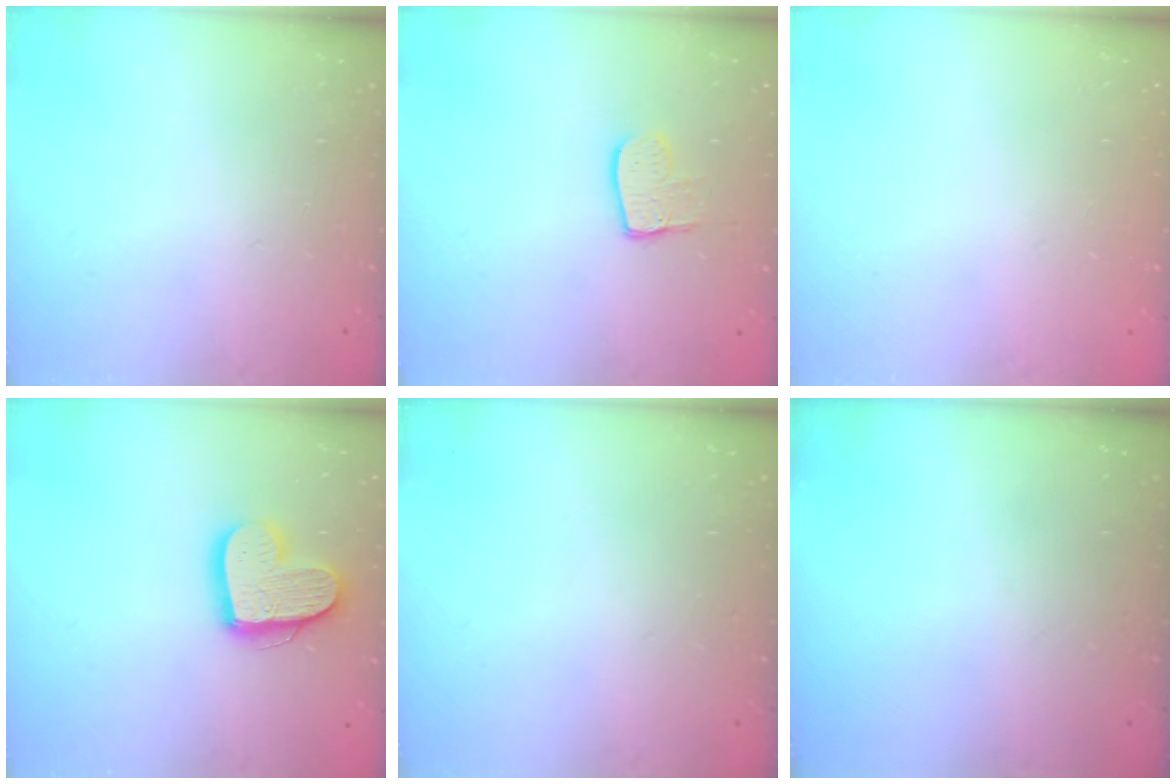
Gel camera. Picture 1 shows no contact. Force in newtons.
{"total": 8.5, "press": 8.5, "slide": 0.7}
{"total": 0.0}
{"total": 14.6, "press": 14.6, "slide": 1.3}
{"total": 0.0}
{"total": 0.0}